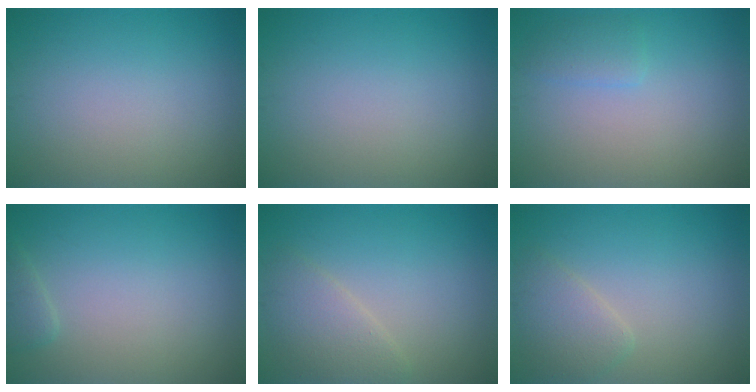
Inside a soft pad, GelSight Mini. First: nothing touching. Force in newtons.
{"total": 0.0}
{"total": 1.5, "press": 1.5, "slide": 0.1}
{"total": 1.2, "press": 1.2, "slide": 0.1}
{"total": 2.9, "press": 2.9, "slide": 0.1}
{"total": 2.5, "press": 2.5, "slide": 0.1}